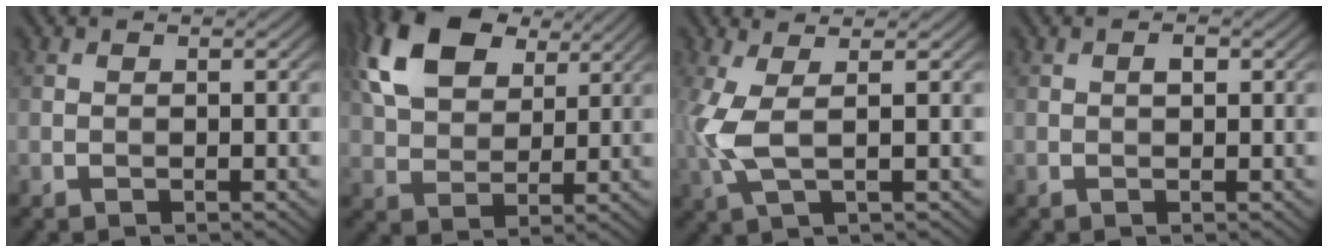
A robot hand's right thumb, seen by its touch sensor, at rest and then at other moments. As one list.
[{"total": 13.0, "force": [6.3, 7.7, 8.4], "torque": [-0.207, 0.028, 0.121]}, {"total": 5.2, "force": [0.5, 1.4, 4.9], "torque": [-0.126, 0.004, 0.009]}, {"total": 0.9, "force": [0.2, 0.4, 0.8], "torque": [-0.011, 0.002, 0.002]}]